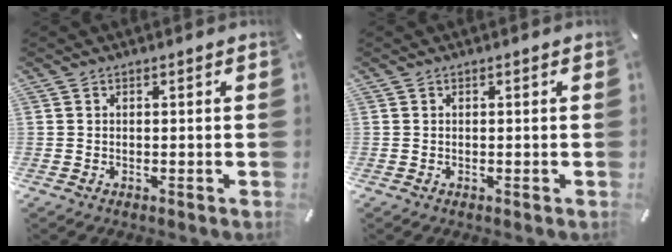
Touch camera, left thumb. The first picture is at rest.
{"total": 0.0}